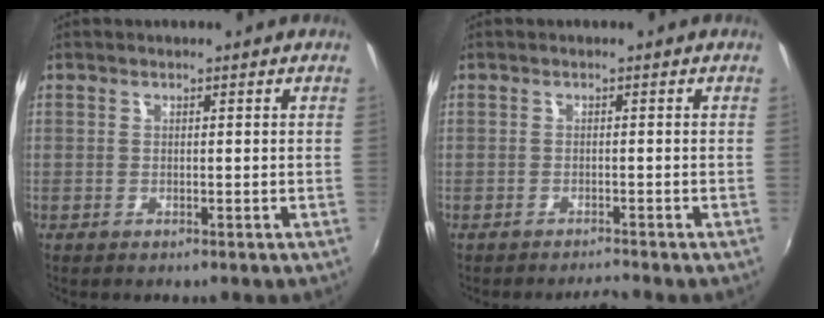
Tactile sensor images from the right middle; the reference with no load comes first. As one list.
[{"total": 2.1, "force": [-2.0, -0.2, 0.4], "torque": [-0.013, -0.007, -0.037]}]